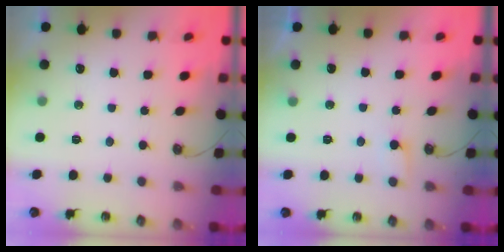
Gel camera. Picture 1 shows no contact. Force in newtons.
{"total": 5.0, "press": 5.0, "slide": 0.4}